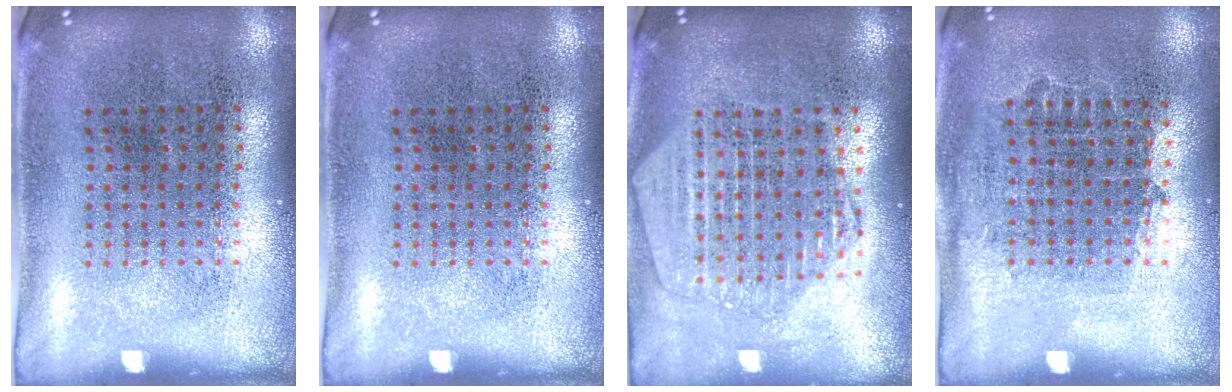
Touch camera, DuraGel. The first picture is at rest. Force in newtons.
{"total": 0.0}
{"total": 2.2, "press": 2.0, "slide": 1.0}
{"total": 0.8, "press": 0.7, "slide": 0.3}